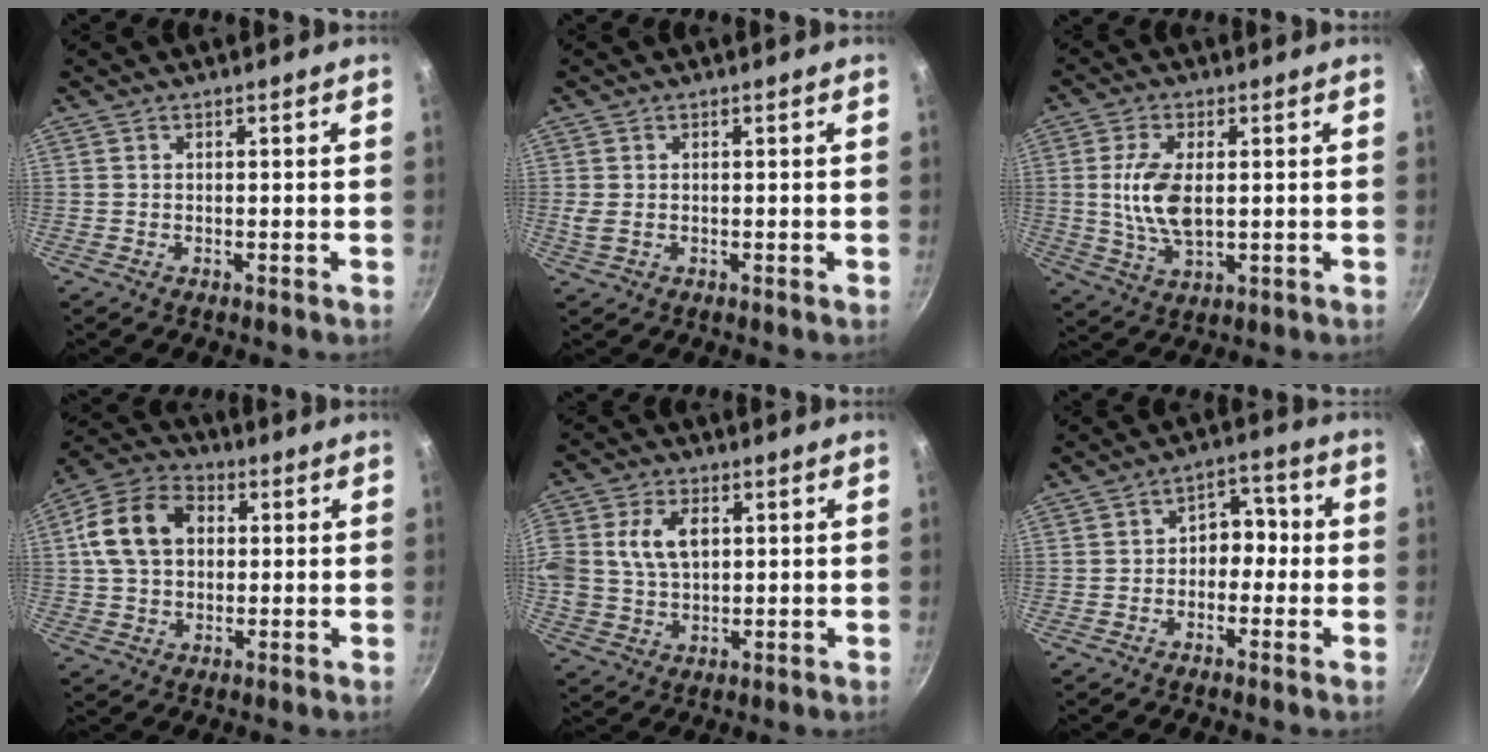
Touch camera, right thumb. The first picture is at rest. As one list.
[{"total": 1.9, "force": [0.0, 1.2, 1.5], "torque": [-0.042, -0.002, 0.001]}, {"total": 9.3, "force": [0.6, 4.7, 8.0], "torque": [-0.165, -0.009, 0.019]}, {"total": 13.1, "force": [2.2, 9.5, 8.7], "torque": [-0.150, 0.020, 0.030]}, {"total": 11.4, "force": [2.5, 7.9, 7.9], "torque": [-0.158, 0.003, 0.052]}, {"total": 6.3, "force": [-0.6, 4.6, 4.3], "torque": [-0.024, 0.030, -0.024]}]